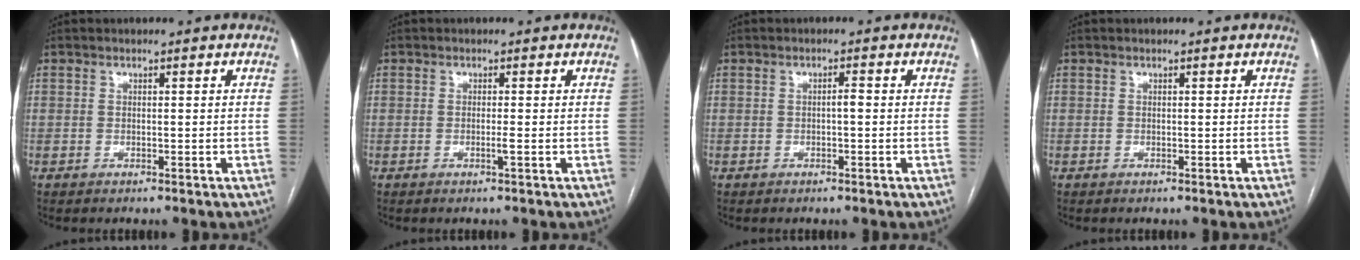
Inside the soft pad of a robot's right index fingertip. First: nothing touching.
{"total": 1.0, "force": [-0.3, -0.3, 0.9], "torque": [-0.014, -0.001, -0.007]}
{"total": 1.1, "force": [-0.2, 0.2, 1.1], "torque": [-0.016, 0.002, -0.003]}
{"total": 0.0}